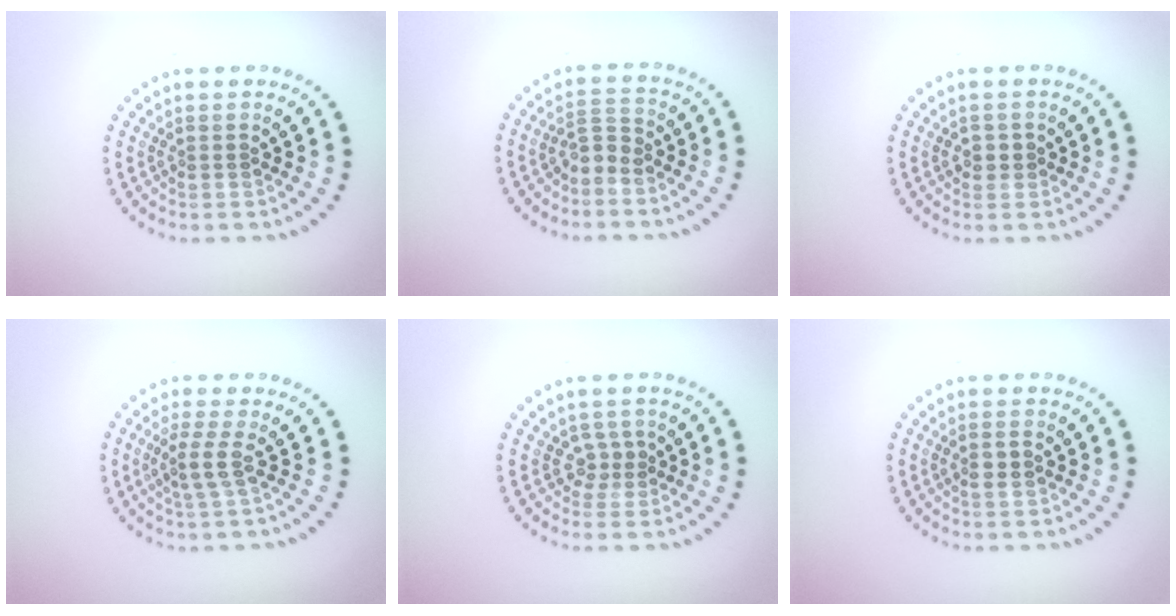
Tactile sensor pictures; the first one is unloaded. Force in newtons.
{"total": 1.9, "press": 1.4, "slide": 1.3}
{"total": 1.2, "press": 1.1, "slide": 0.5}
{"total": 2.1, "press": 1.6, "slide": 1.3}
{"total": 2.0, "press": 1.4, "slide": 1.4}
{"total": 1.1, "press": 1.1, "slide": 0.4}